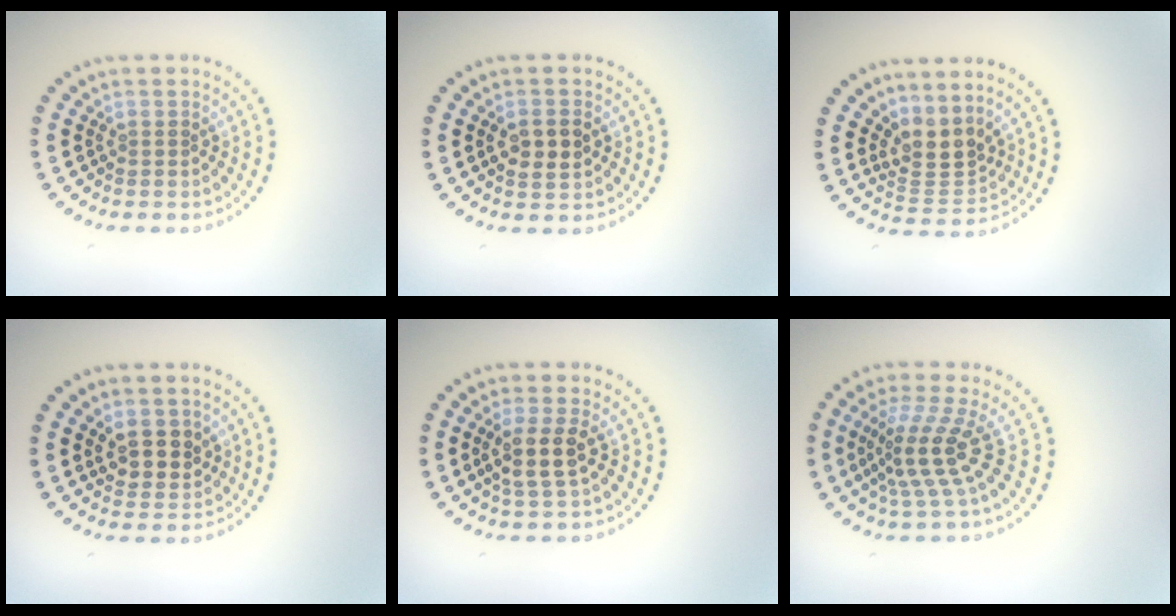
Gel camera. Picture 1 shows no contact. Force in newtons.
{"total": 2.5, "press": 2.5, "slide": 0.5}
{"total": 3.2, "press": 2.4, "slide": 2.2}
{"total": 2.9, "press": 2.7, "slide": 0.8}
{"total": 2.9, "press": 2.6, "slide": 1.4}
{"total": 4.4, "press": 2.9, "slide": 3.2}